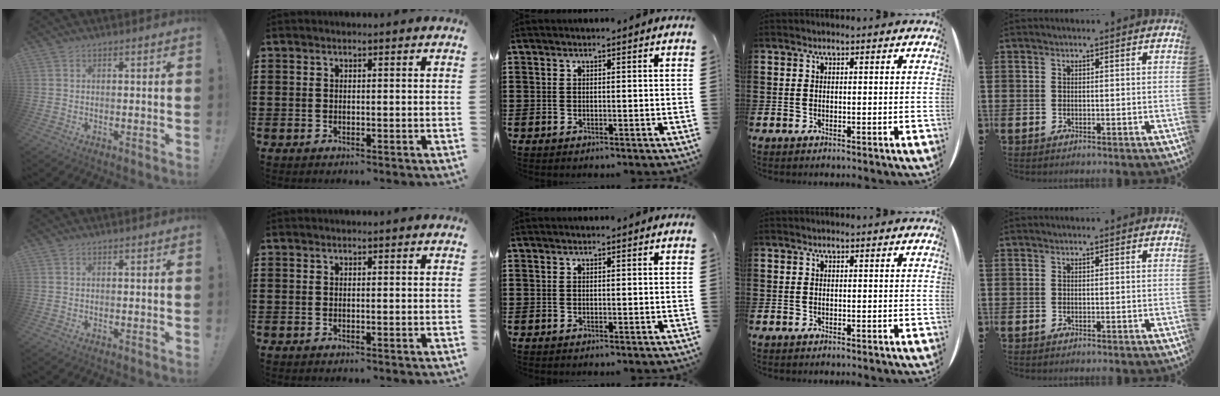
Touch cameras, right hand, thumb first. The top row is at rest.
{}